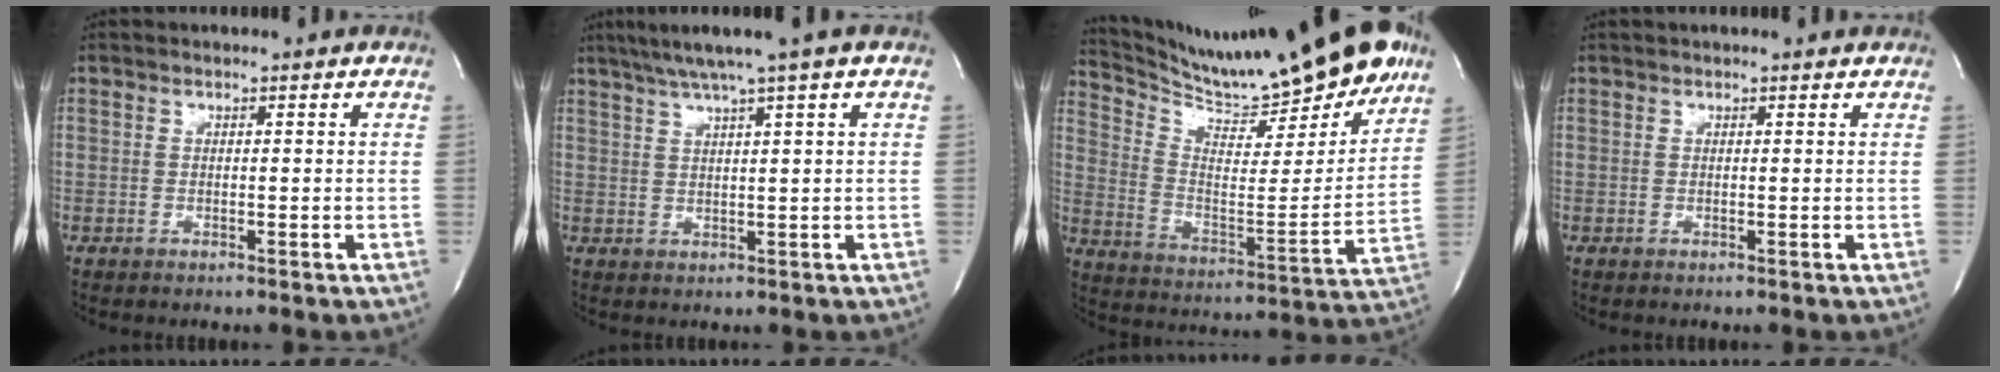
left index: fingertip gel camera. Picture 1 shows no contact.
{"total": 6.4, "force": [4.4, -1.4, 4.5], "torque": [-0.076, 0.013, 0.073]}
{"total": 22.6, "force": [19.9, 2.3, 10.5], "torque": [-0.181, -0.060, 0.298]}
{"total": 2.3, "force": [2.1, 0.1, 1.0], "torque": [-0.013, 0.018, 0.023]}